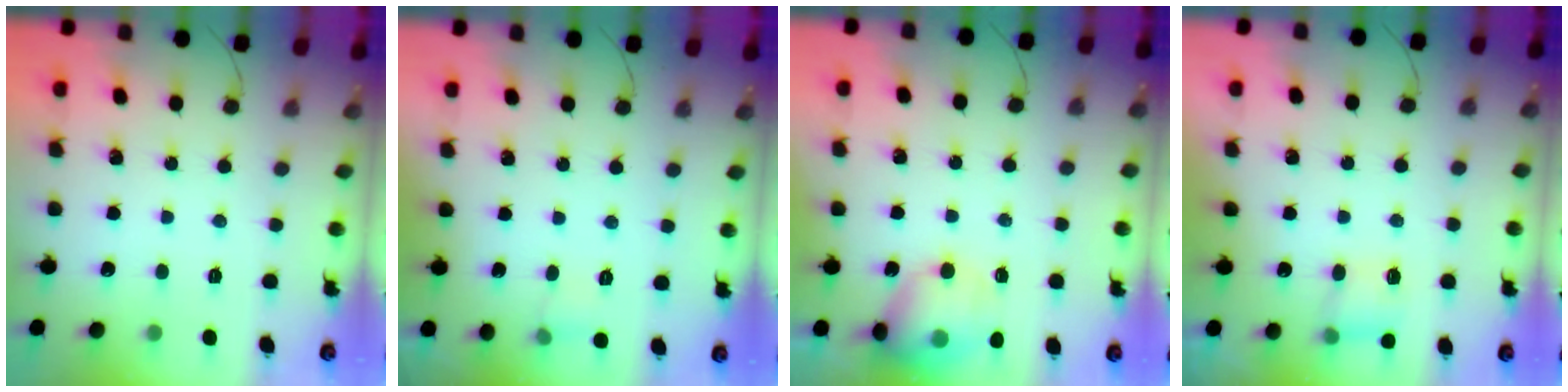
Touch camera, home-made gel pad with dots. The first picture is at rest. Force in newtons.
{"total": 6.9, "press": 3.6, "slide": 5.9}
{"total": 14.8, "press": 14.6, "slide": 2.4}
{"total": 4.3, "press": 4.2, "slide": 0.6}